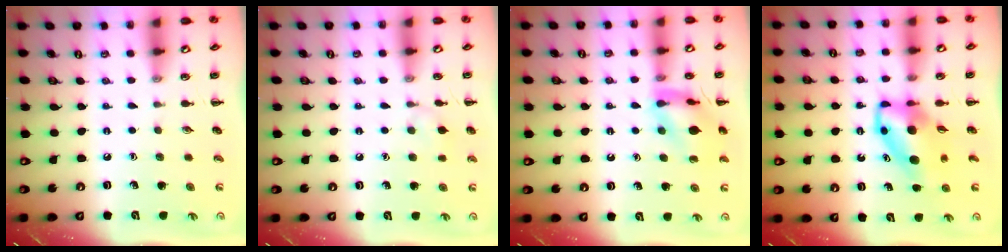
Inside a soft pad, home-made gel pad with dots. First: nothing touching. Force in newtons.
{"total": 5.6, "press": 5.3, "slide": 1.9}
{"total": 13.8, "press": 13.8, "slide": 1.5}
{"total": 6.9, "press": 6.7, "slide": 1.7}